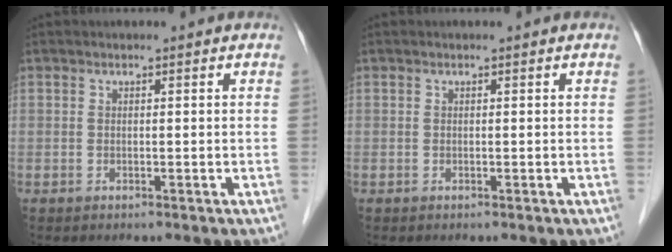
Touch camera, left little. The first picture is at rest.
{"total": 0.0}